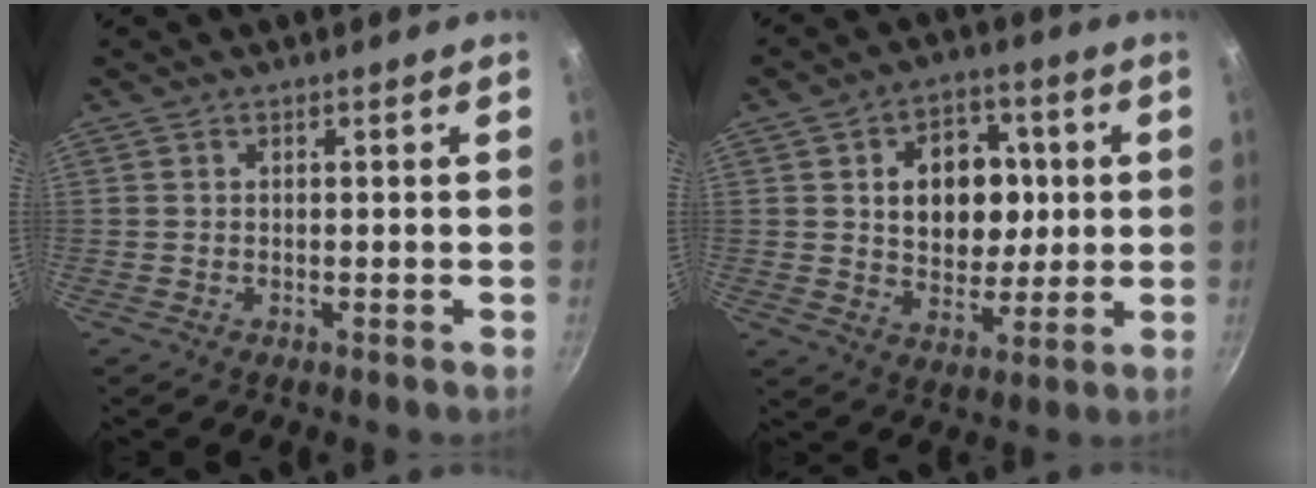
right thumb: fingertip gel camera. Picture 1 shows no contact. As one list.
[{"total": 13.6, "force": [2.2, 10.2, 8.7], "torque": [-0.079, -0.001, 0.037]}]